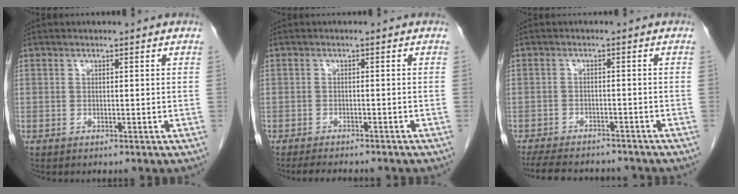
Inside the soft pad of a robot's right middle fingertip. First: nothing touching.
{"total": 6.2, "force": [-5.5, 1.3, 2.6], "torque": [-0.040, -0.008, -0.075]}
{"total": 12.4, "force": [-11.0, 3.4, 4.5], "torque": [-0.097, -0.007, -0.149]}